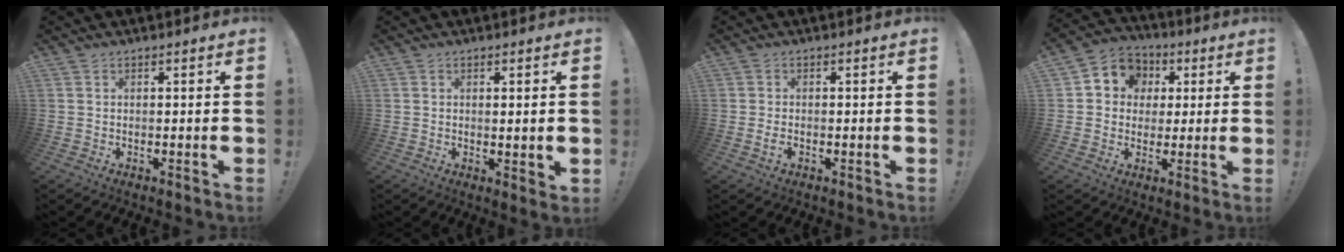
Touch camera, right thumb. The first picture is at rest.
{"total": 2.2, "force": [0.9, 0.2, 2.0], "torque": [-0.025, -0.006, 0.014]}
{"total": 1.7, "force": [-0.9, 0.9, 1.2], "torque": [-0.026, 0.006, -0.014]}
{"total": 8.7, "force": [1.6, 8.1, 2.9], "torque": [-0.039, -0.001, 0.036]}